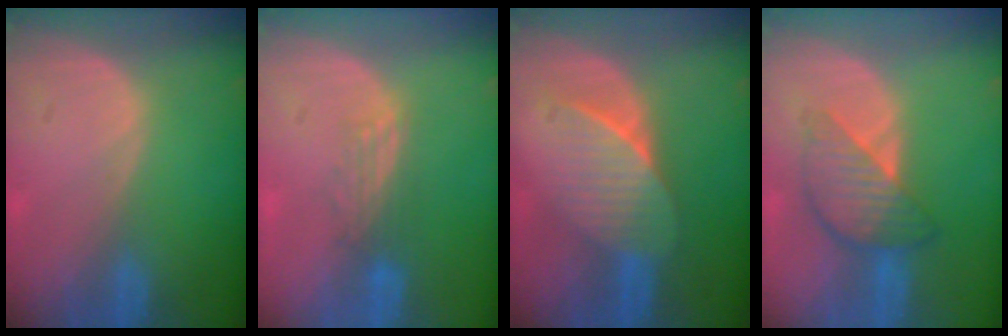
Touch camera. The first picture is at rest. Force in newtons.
{"total": 2.8, "press": 2.6, "slide": 1.2}
{"total": 7.4, "press": 6.7, "slide": 3.2}
{"total": 6.4, "press": 6.4, "slide": 0.3}